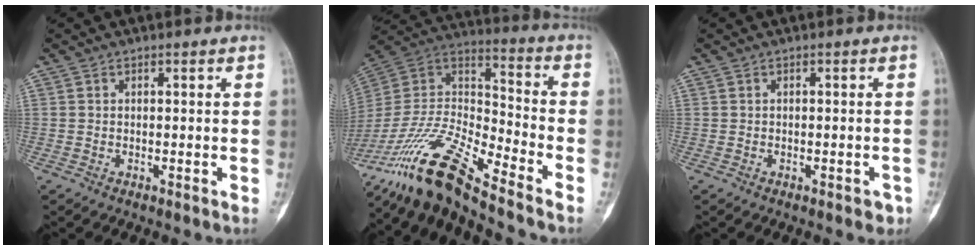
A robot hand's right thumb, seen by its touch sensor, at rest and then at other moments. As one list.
[{"total": 19.1, "force": [-15.2, 2.7, 11.2], "torque": [-0.222, 0.069, -0.291]}, {"total": 1.6, "force": [-0.9, 0.8, 1.1], "torque": [-0.007, 0.007, -0.007]}]